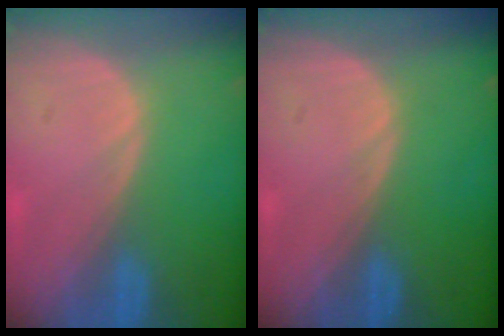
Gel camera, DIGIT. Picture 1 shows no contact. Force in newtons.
{"total": 0.0}